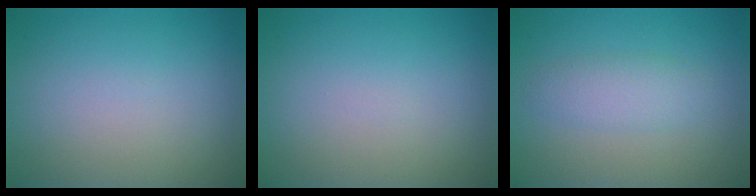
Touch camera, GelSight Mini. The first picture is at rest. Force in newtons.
{"total": 0.0}
{"total": 2.3, "press": 2.3, "slide": 0.1}